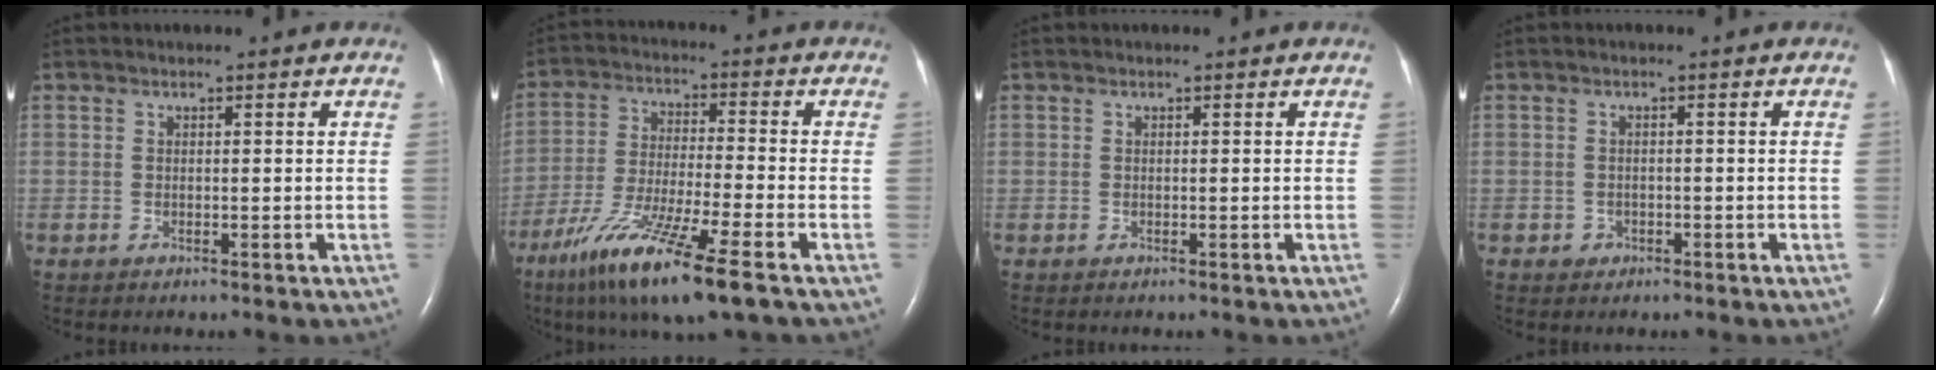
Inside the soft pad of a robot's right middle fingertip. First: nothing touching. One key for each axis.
{"total": 14.0, "fx": -8.5, "fy": 0.3, "fz": 11.1, "tx": -0.227, "ty": -0.043, "tz": -0.155}
{"total": 0.0}
{"total": 1.2, "fx": -0.6, "fy": 1.1, "fz": 0.1, "tx": -0.001, "ty": 0.005, "tz": -0.010}